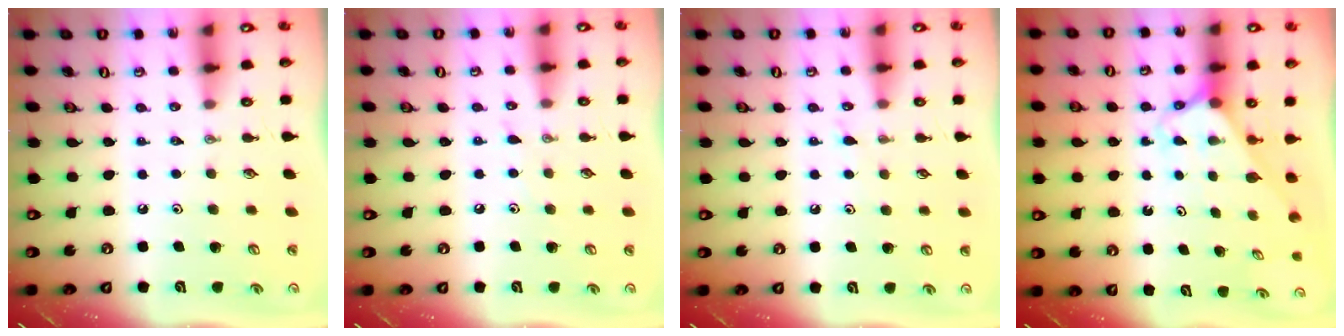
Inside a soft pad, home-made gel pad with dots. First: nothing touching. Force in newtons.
{"total": 4.8, "press": 4.8, "slide": 0.7}
{"total": 5.3, "press": 5.3, "slide": 0.5}
{"total": 2.6, "press": 2.6, "slide": 0.2}